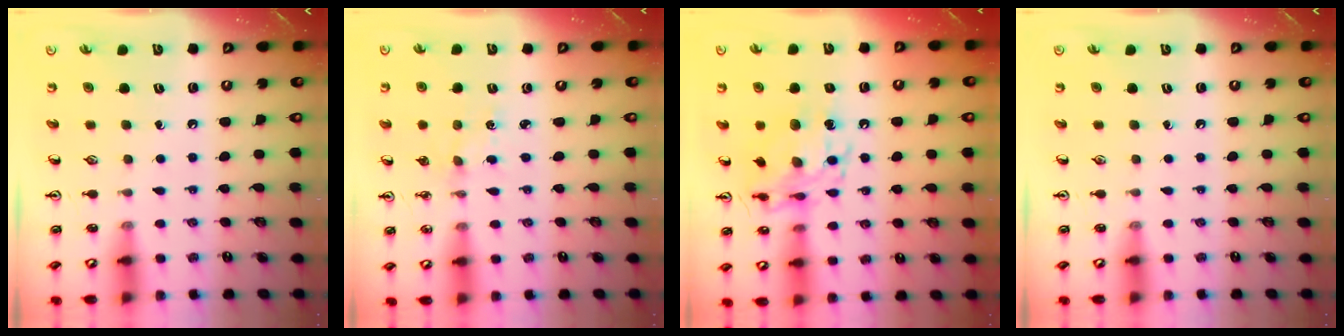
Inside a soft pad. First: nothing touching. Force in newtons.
{"total": 1.5, "press": 1.5, "slide": 0.2}
{"total": 11.8, "press": 11.8, "slide": 1.0}
{"total": 0.0}